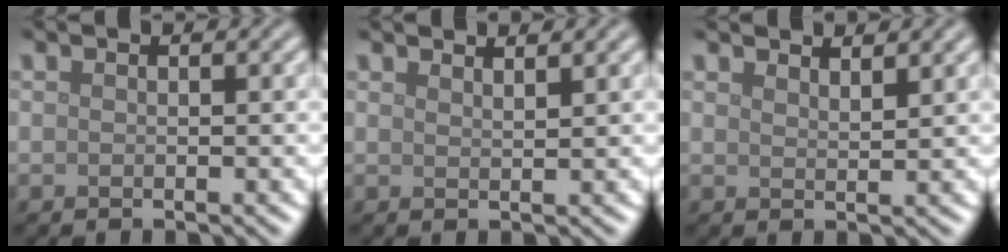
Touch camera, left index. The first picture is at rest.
{"total": 1.9, "force": [1.8, 0.4, 0.7], "torque": [-0.001, 0.006, 0.016]}
{"total": 2.2, "force": [2.0, 0.4, 0.8], "torque": [-0.006, 0.004, 0.029]}